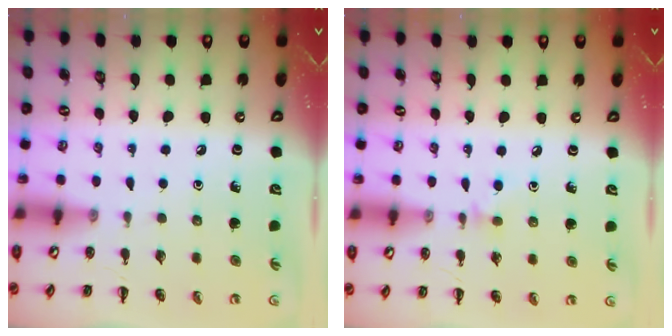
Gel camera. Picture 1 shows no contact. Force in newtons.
{"total": 3.8, "press": 3.5, "slide": 1.6}